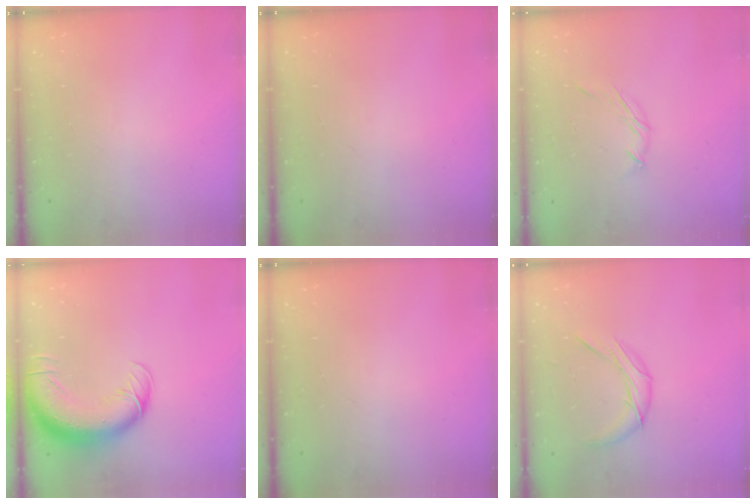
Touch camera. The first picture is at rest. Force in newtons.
{"total": 0.0}
{"total": 3.8, "press": 3.7, "slide": 0.8}
{"total": 14.7, "press": 14.2, "slide": 3.7}
{"total": 0.0}
{"total": 9.5, "press": 9.5, "slide": 0.4}